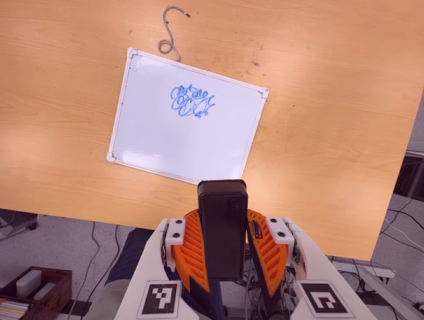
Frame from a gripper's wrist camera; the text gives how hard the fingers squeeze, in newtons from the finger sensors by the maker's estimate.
{"total": 9.5, "left": 8.5, "right": 10.6}